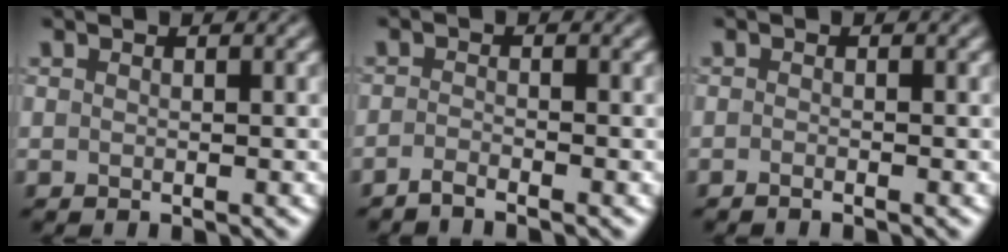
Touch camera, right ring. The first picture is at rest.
{"total": 1.1, "force": [-1.1, -0.1, 0.4], "torque": [-0.013, 0.000, -0.028]}
{"total": 0.6, "force": [-0.5, -0.1, 0.2], "torque": [-0.007, -0.001, -0.012]}